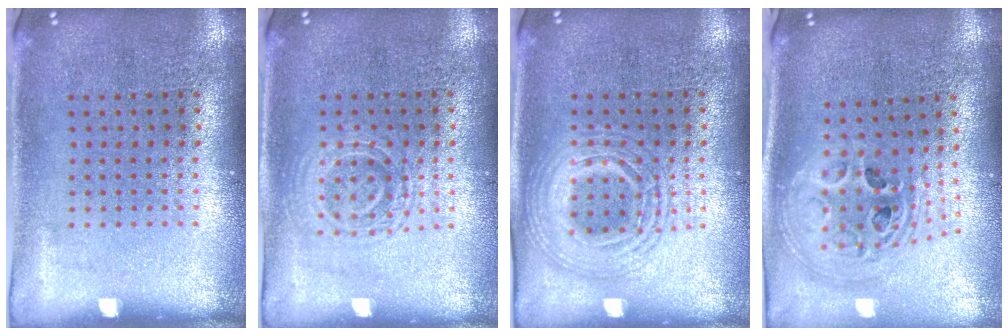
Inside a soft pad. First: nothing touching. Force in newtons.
{"total": 1.3, "press": 1.2, "slide": 0.3}
{"total": 2.4, "press": 2.4, "slide": 0.2}
{"total": 2.3, "press": 1.8, "slide": 1.6}